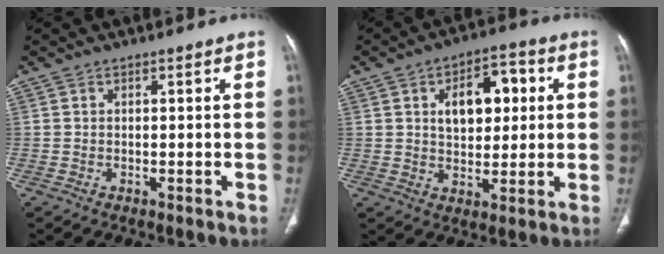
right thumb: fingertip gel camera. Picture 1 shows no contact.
{"total": 11.1, "force": [2.8, 6.6, 8.5], "torque": [-0.090, 0.007, 0.042]}